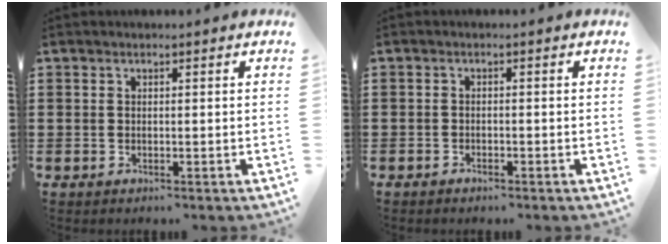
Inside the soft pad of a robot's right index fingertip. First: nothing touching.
{"total": 0.9, "force": [-0.8, 0.3, -0.1], "torque": [-0.002, 0.003, -0.017]}